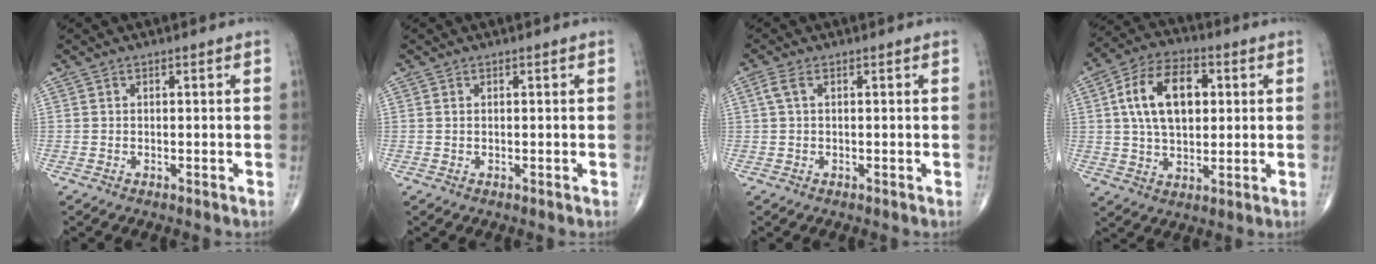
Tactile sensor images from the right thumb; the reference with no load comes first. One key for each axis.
{"total": 0.0}
{"total": 2.2, "fx": 0.6, "fy": 1.0, "fz": 1.8, "tx": -0.052, "ty": 0.013, "tz": 0.015}
{"total": 14.3, "fx": 2.9, "fy": 8.5, "fz": 11.1, "tx": -0.179, "ty": 0.011, "tz": 0.046}